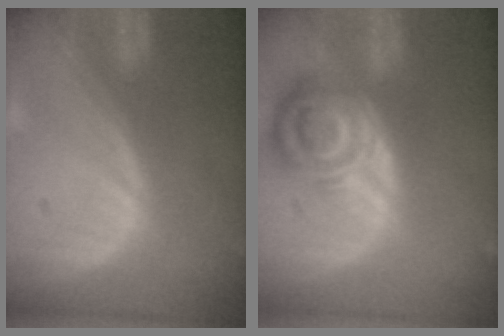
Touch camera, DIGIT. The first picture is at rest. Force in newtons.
{"total": 8.3, "press": 7.3, "slide": 3.9}